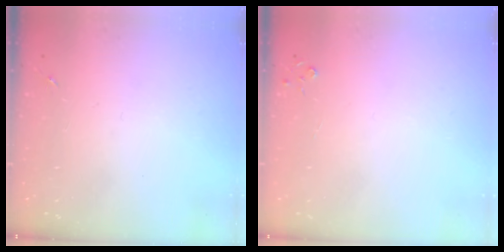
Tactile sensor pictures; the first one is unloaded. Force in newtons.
{"total": 2.8, "press": 2.8, "slide": 0.3}